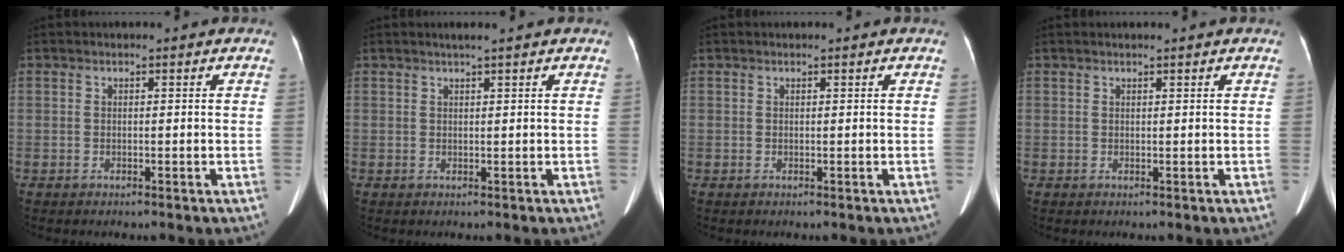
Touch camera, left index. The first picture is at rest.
{"total": 1.7, "force": [1.2, -0.3, 1.1], "torque": [-0.017, 0.008, 0.021]}
{"total": 0.0}
{"total": 0.9, "force": [0.8, -0.2, 0.4], "torque": [-0.008, 0.010, 0.015]}